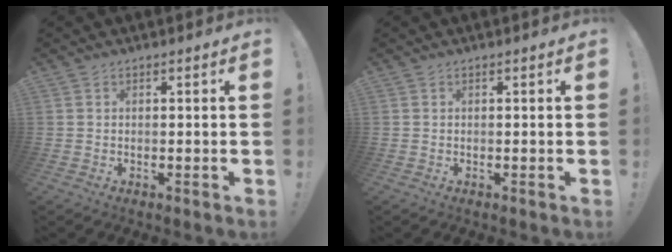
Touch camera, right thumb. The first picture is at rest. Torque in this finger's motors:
{"motor_torque": [0.00, 0.00, 0.10, -0.07, 0.00]}